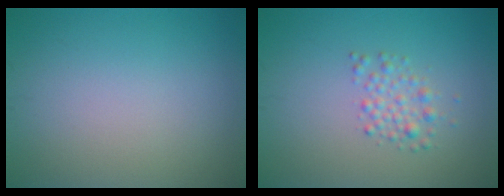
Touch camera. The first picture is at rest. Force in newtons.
{"total": 1.9, "press": 1.8, "slide": 0.1}